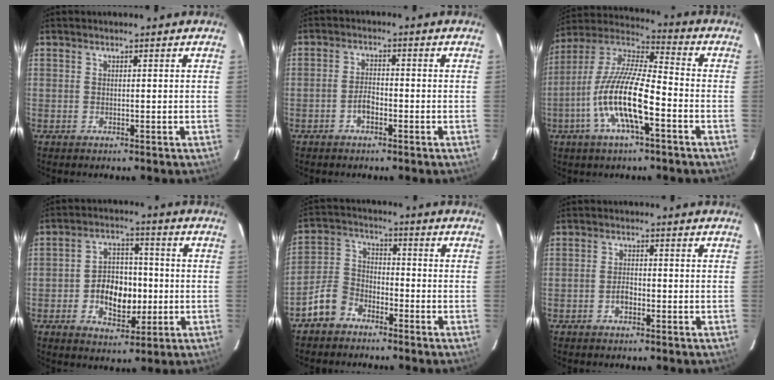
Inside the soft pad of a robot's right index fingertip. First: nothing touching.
{"total": 2.9, "force": [-1.5, 1.4, 1.9], "torque": [-0.039, 0.006, -0.029]}
{"total": 15.7, "force": [-5.8, 3.8, 14.1], "torque": [-0.279, -0.008, -0.117]}
{"total": 10.3, "force": [-2.3, 7.0, 7.2], "torque": [-0.141, 0.017, -0.030]}
{"total": 7.7, "force": [-5.4, 4.9, 2.6], "torque": [-0.067, 0.026, -0.105]}
{"total": 2.3, "force": [-1.1, 1.4, 1.5], "torque": [-0.029, 0.005, -0.021]}